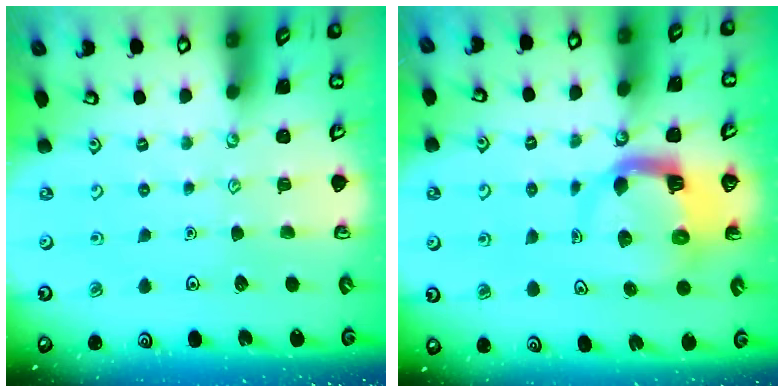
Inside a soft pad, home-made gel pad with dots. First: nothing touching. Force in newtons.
{"total": 6.4, "press": 6.4, "slide": 0.7}